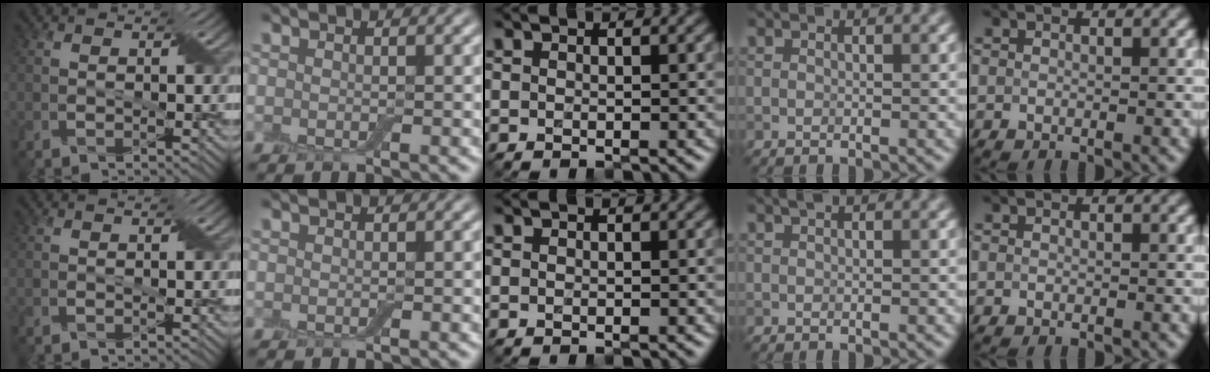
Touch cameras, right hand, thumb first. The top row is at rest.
{"ring": {"total": 0.7, "force": [0.4, 0.1, 0.5], "torque": [-0.009, 0.006, 0.007]}}